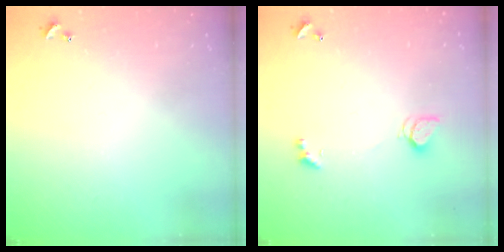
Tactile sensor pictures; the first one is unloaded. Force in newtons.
{"total": 1.7, "press": 1.7, "slide": 0.4}